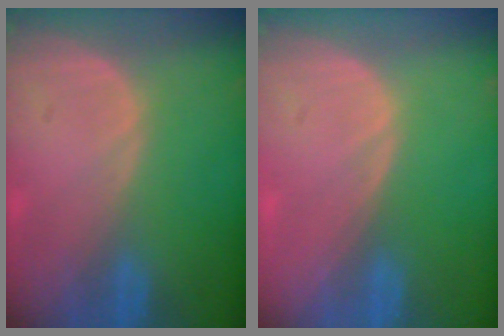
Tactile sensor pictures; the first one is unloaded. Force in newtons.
{"total": 0.0}